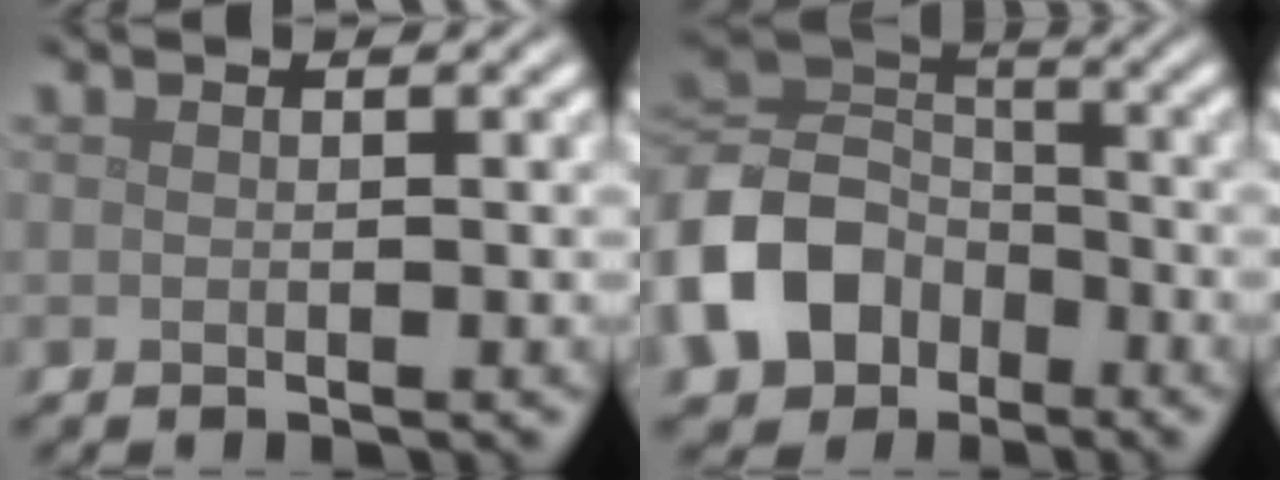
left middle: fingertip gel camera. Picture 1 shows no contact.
{"total": 10.0, "force": [-4.3, 7.5, 4.9], "torque": [-0.113, -0.003, -0.102]}